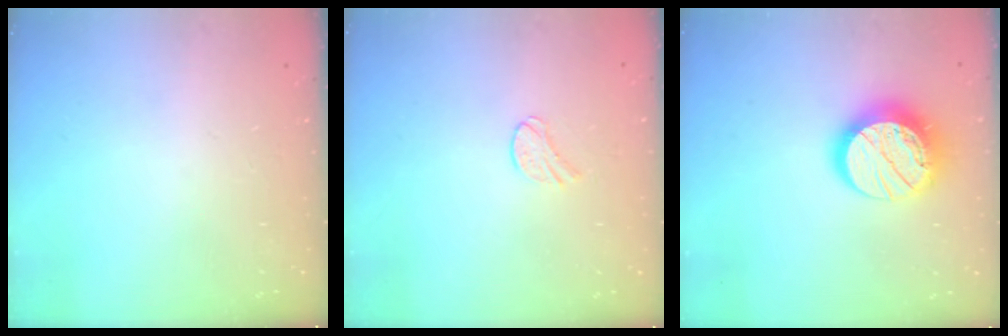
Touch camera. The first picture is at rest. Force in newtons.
{"total": 5.1, "press": 5.1, "slide": 0.5}
{"total": 15.3, "press": 15.2, "slide": 1.2}